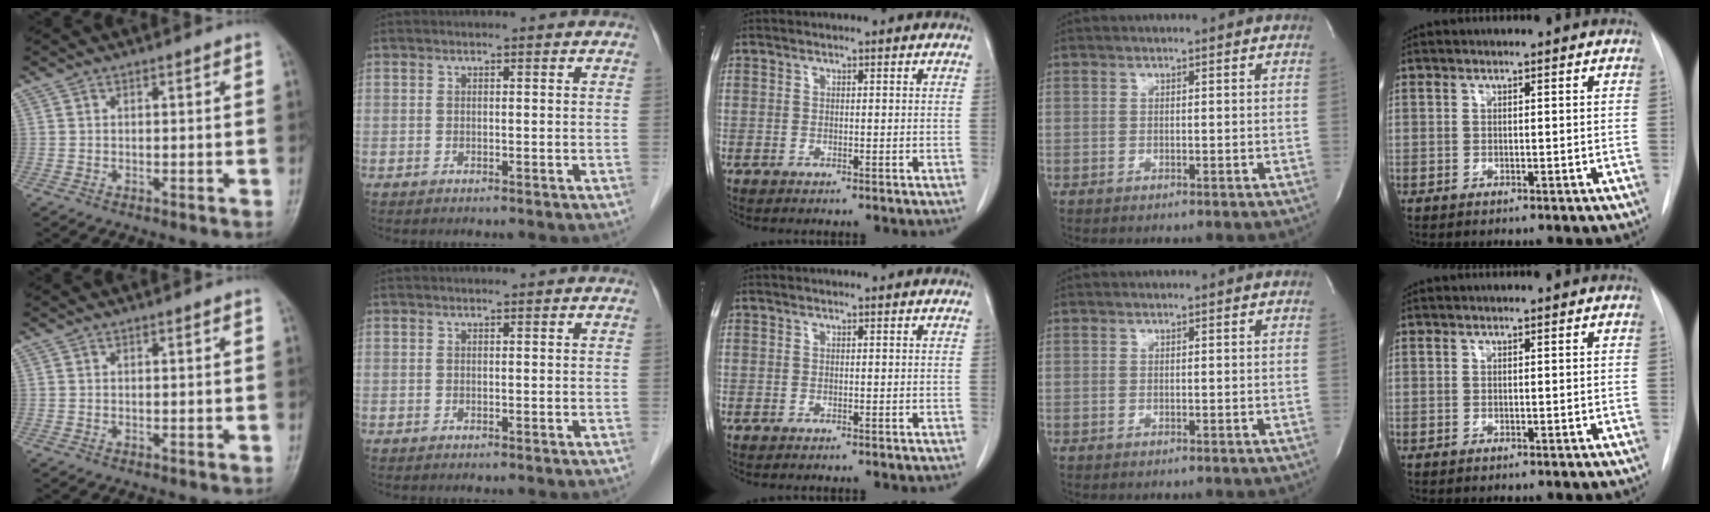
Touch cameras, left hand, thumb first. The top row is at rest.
{"index": {"total": 0.6, "force": [-0.6, -0.1, 0.0], "torque": [0.001, -0.006, -0.010]}}